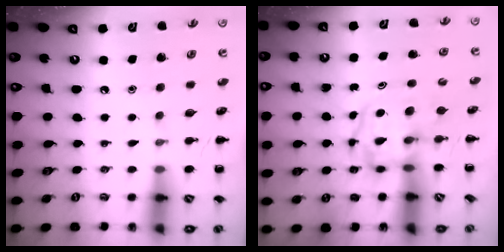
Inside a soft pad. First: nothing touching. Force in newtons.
{"total": 3.9, "press": 3.9, "slide": 0.6}